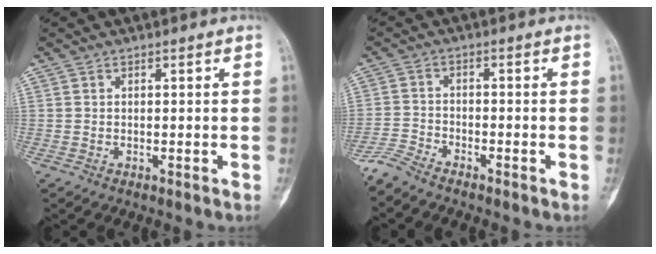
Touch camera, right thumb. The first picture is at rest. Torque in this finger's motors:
{"motor_torque": [2.35, -0.28, 1.36, -1.41, 0.38]}